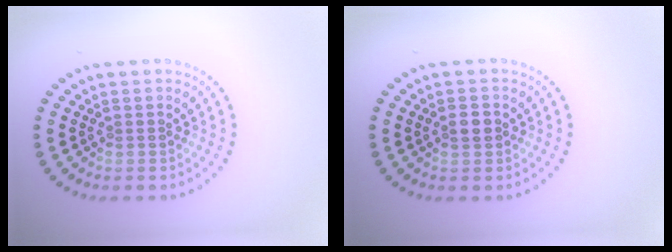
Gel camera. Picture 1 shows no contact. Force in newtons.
{"total": 1.5, "press": 1.5, "slide": 0.3}